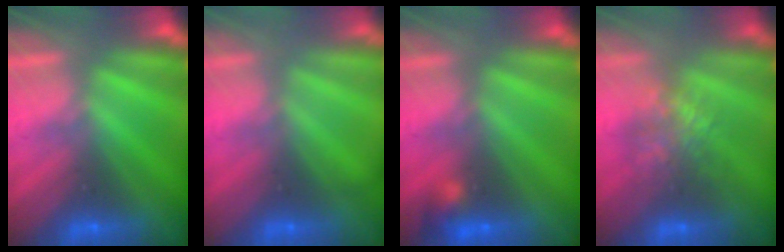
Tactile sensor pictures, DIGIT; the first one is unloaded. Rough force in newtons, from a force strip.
{"total": 2.1}
{"total": 3.0}
{"total": 4.6}